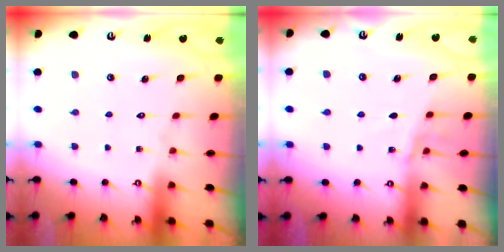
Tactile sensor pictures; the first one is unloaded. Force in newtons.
{"total": 5.9, "press": 5.9, "slide": 0.2}